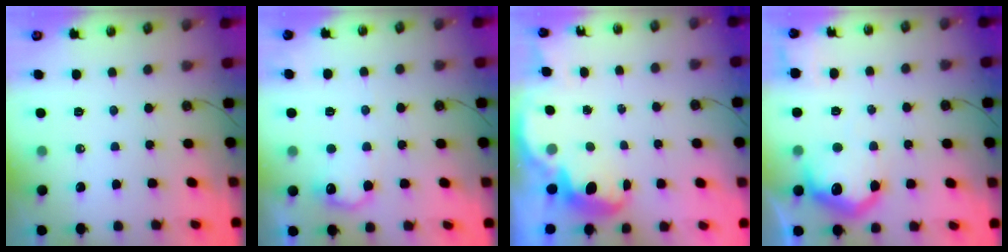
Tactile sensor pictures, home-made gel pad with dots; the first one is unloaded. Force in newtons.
{"total": 10.1, "press": 10.1, "slide": 0.4}
{"total": 2.5, "press": 2.4, "slide": 0.6}
{"total": 13.9, "press": 13.9, "slide": 1.2}